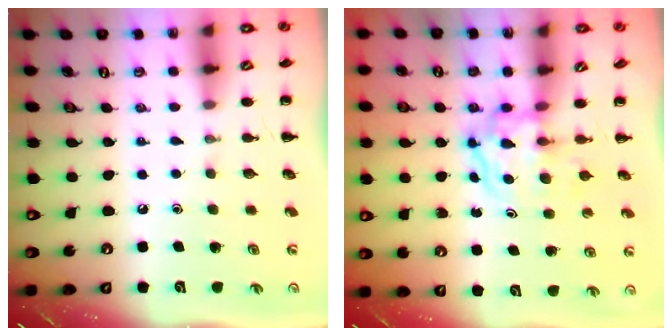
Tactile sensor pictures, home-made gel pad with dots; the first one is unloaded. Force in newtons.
{"total": 3.7, "press": 3.7, "slide": 0.5}